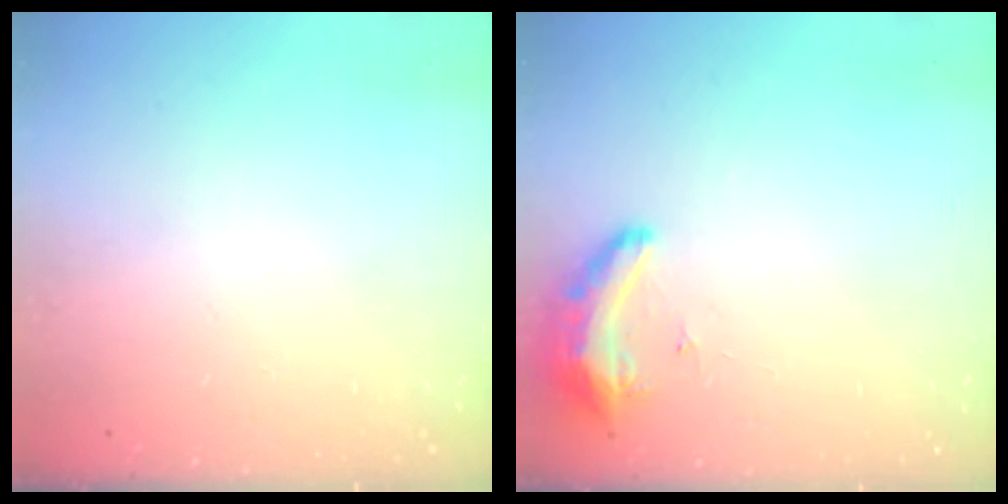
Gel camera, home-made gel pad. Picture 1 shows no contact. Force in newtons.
{"total": 11.5, "press": 9.6, "slide": 6.3}